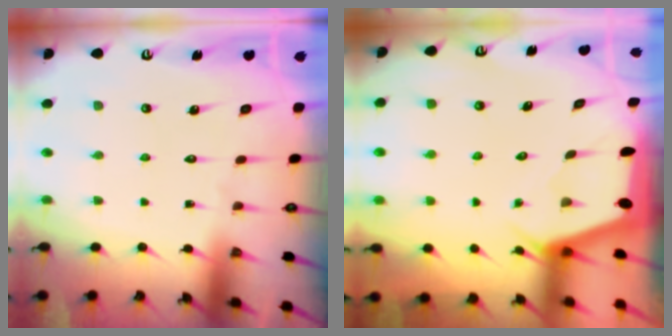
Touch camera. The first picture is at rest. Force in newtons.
{"total": 2.0, "press": 1.9, "slide": 0.3}